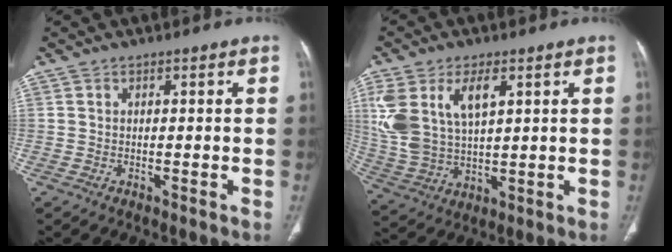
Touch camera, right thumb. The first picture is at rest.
{"total": 13.7, "force": [4.9, 7.2, 10.5], "torque": [-0.227, -0.006, 0.109]}